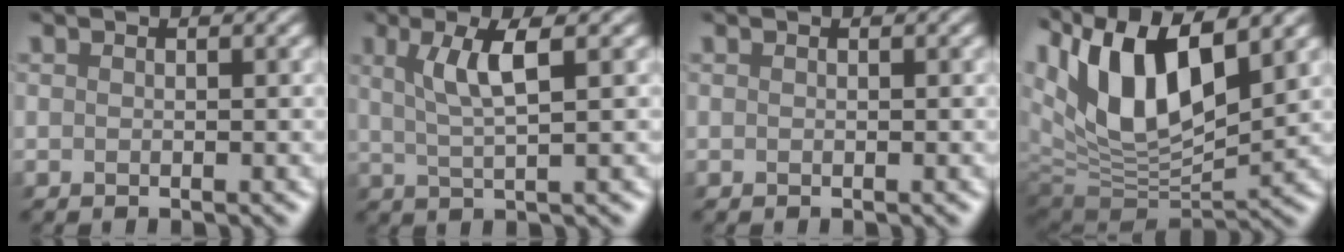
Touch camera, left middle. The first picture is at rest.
{"total": 3.4, "force": [1.4, 0.4, 3.1], "torque": [-0.052, 0.007, 0.026]}
{"total": 0.0}
{"total": 12.9, "force": [5.5, 5.9, 10.0], "torque": [-0.194, 0.009, 0.101]}